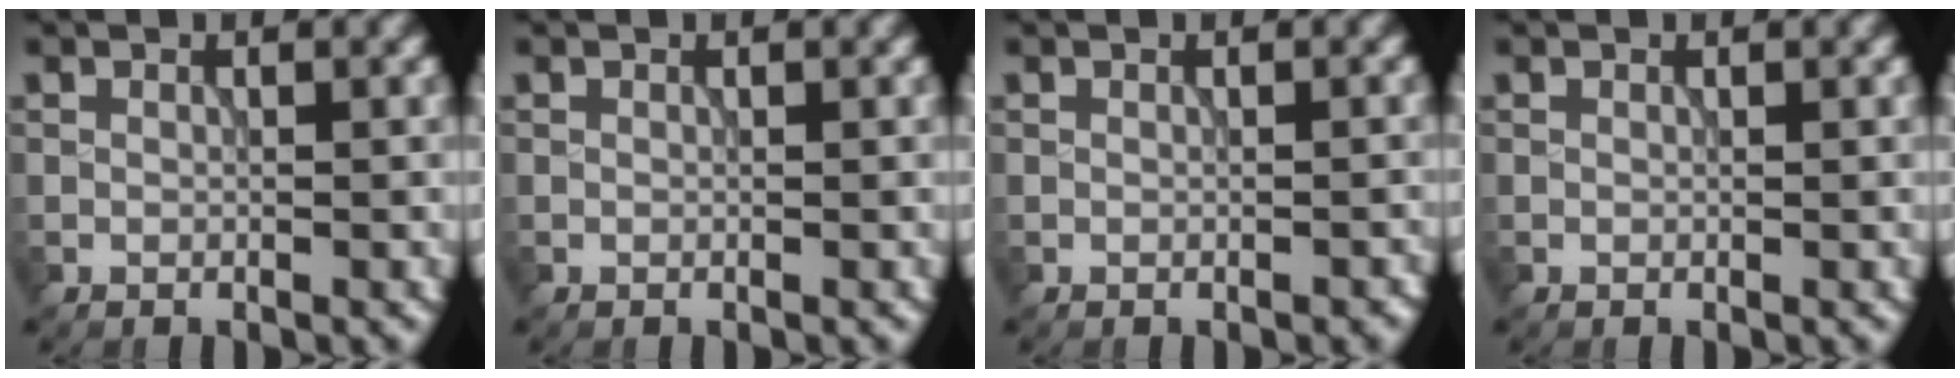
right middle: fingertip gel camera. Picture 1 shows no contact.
{"total": 0.0}
{"total": 0.7, "force": [-0.5, 0.3, 0.4], "torque": [-0.008, 0.001, -0.006]}
{"total": 0.0}